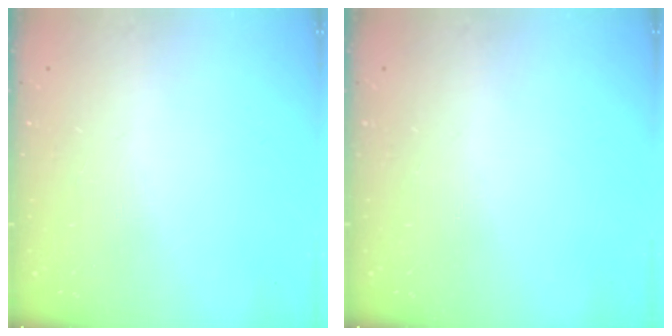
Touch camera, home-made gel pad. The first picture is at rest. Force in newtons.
{"total": 0.0}